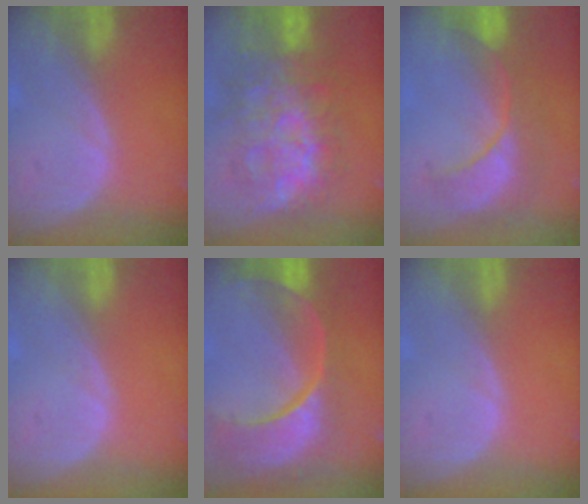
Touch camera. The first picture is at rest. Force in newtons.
{"total": 12.4, "press": 12.4, "slide": 1.2}
{"total": 8.5, "press": 8.4, "slide": 1.4}
{"total": 0.0}
{"total": 13.5, "press": 10.8, "slide": 8.0}
{"total": 0.0}